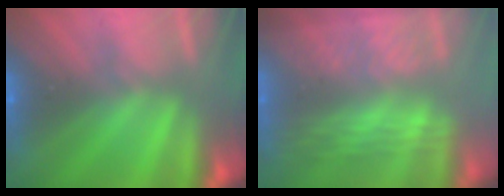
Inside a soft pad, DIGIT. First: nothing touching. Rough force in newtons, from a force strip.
{"total": 2.7}